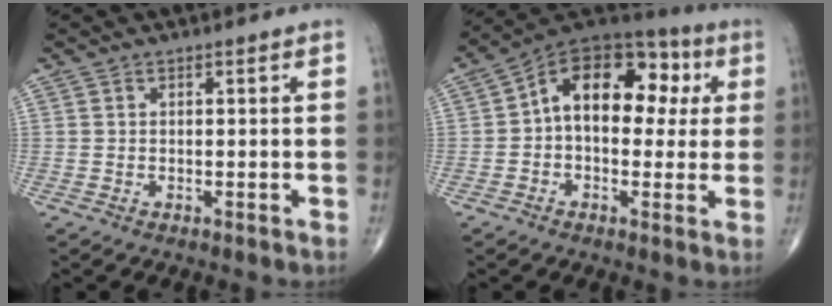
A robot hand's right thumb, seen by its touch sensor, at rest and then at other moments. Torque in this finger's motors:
{"motor_torque": [-0.08, 0.19, 1.03, -0.15, 0.25]}